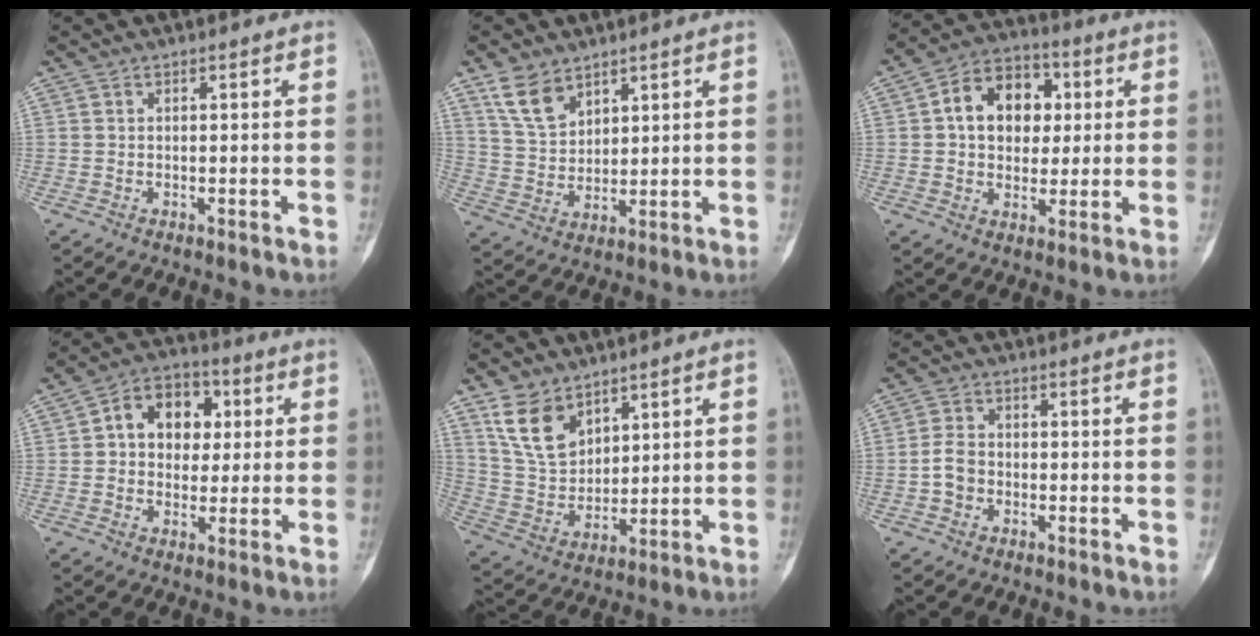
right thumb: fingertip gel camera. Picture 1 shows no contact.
{"total": 7.6, "force": [5.1, 4.6, 3.3], "torque": [-0.042, -0.025, 0.108]}
{"total": 13.1, "force": [2.4, 9.8, 8.4], "torque": [-0.091, 0.013, 0.032]}
{"total": 11.5, "force": [2.2, 8.7, 7.2], "torque": [-0.066, 0.015, 0.028]}
{"total": 10.7, "force": [6.5, 6.8, 5.1], "torque": [-0.073, -0.032, 0.141]}
{"total": 4.1, "force": [-1.2, 3.3, 2.2], "torque": [-0.034, 0.016, -0.028]}